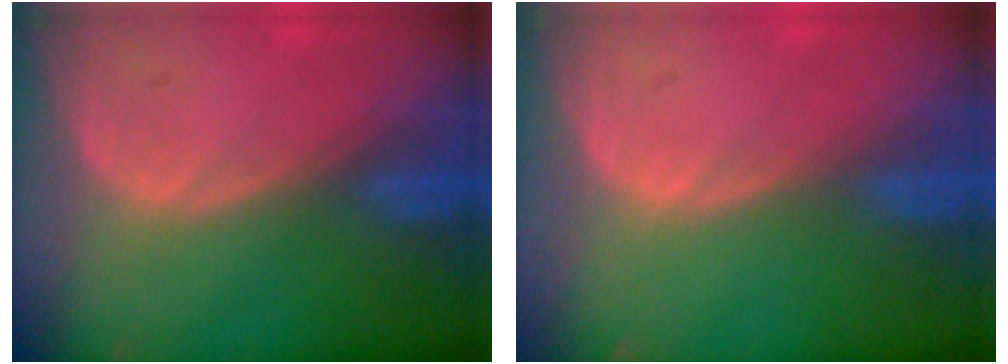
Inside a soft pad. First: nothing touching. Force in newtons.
{"total": 0.0}